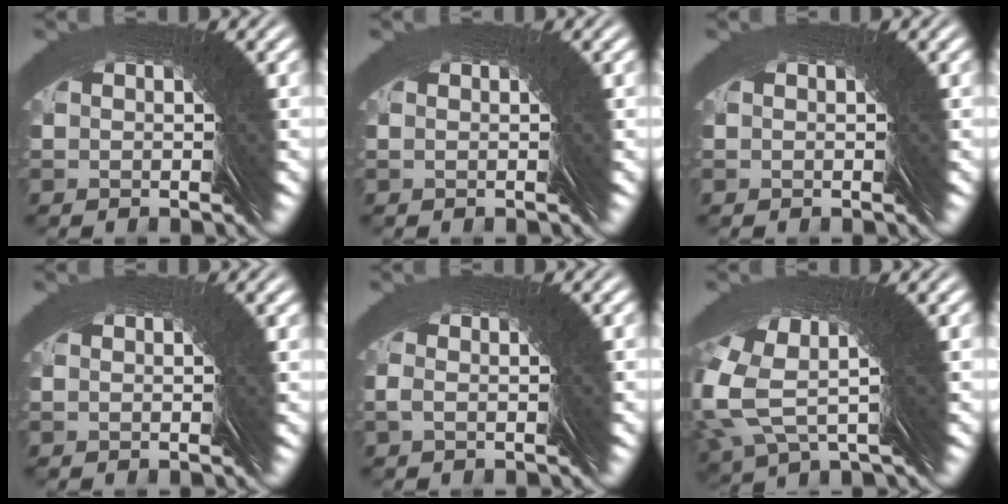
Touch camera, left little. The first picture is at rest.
{"total": 1.4, "force": [0.5, -1.2, -0.5], "torque": [0.016, 0.012, 0.005]}
{"total": 0.0}
{"total": 2.0, "force": [0.5, -1.7, -1.0], "torque": [0.023, 0.013, 0.005]}
{"total": 1.5, "force": [0.3, -1.4, -0.4], "torque": [0.019, 0.017, -0.002]}
{"total": 5.7, "force": [3.8, 1.5, 4.0], "torque": [-0.070, 0.042, 0.038]}